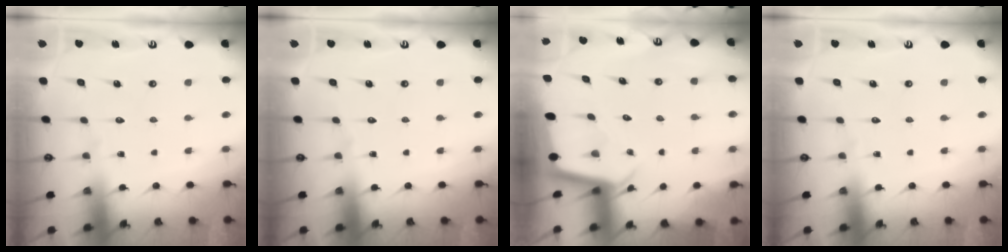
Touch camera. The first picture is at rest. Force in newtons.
{"total": 0.0}
{"total": 2.2, "press": 2.2, "slide": 0.1}
{"total": 0.0}